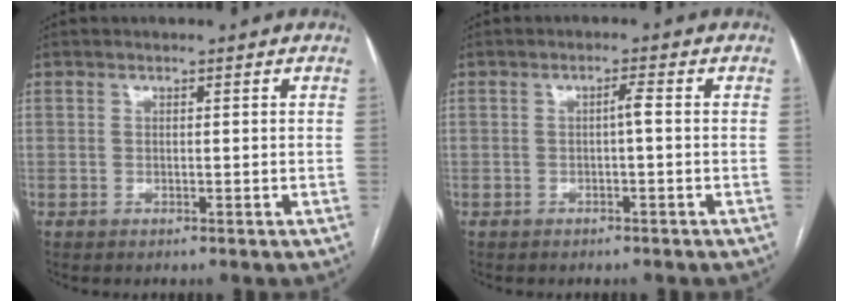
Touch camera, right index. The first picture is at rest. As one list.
[{"total": 1.4, "force": [-0.1, 0.1, 1.4], "torque": [-0.022, 0.003, -0.001]}]